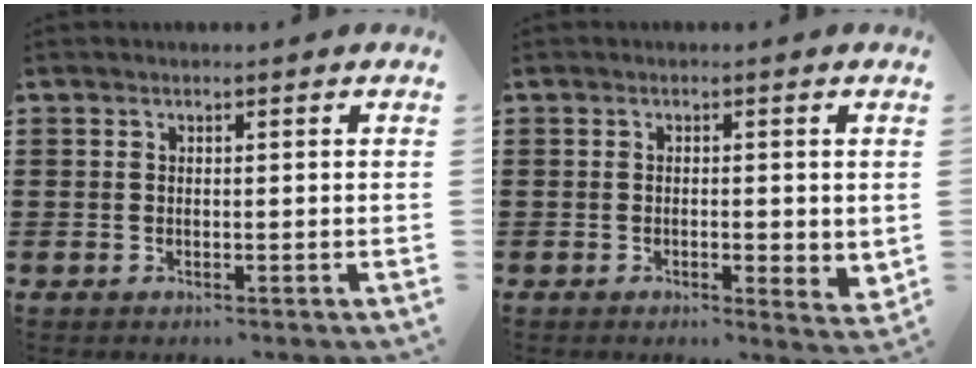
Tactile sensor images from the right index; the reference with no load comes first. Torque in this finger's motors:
{"motor_torque": [0.02, 0.09, 0.21, 0.01]}